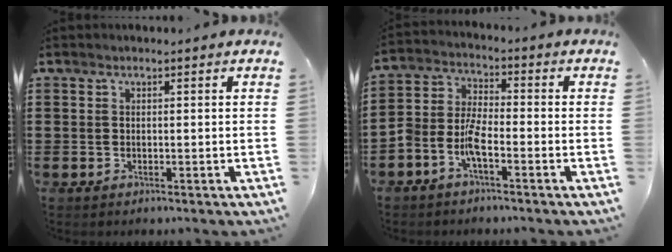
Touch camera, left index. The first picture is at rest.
{"total": 4.6, "force": [-2.9, 1.6, 3.2], "torque": [-0.076, 0.002, -0.060]}